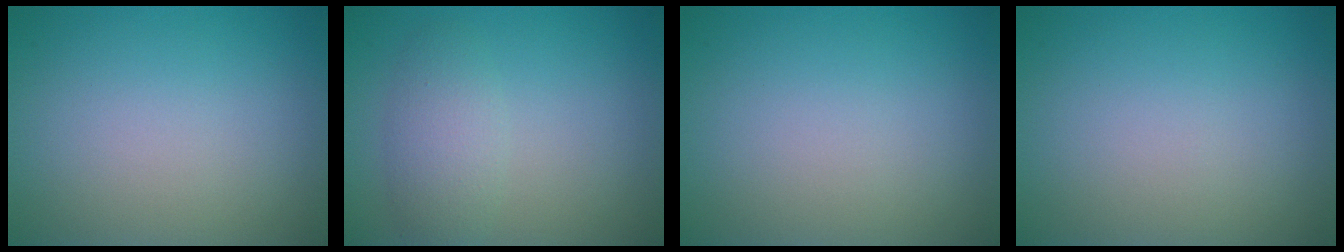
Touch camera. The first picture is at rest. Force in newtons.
{"total": 2.7, "press": 2.7, "slide": 0.1}
{"total": 0.0}
{"total": 0.0}